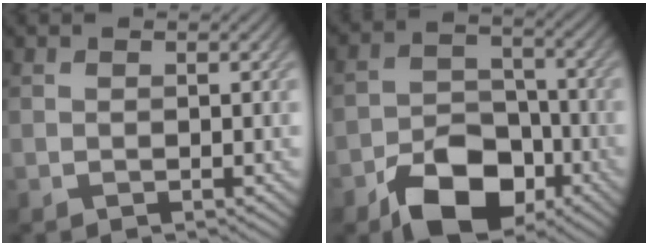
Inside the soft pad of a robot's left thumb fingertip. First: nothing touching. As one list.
[{"total": 10.5, "force": [-5.9, 6.4, 6.0], "torque": [-0.111, -0.013, -0.107]}]